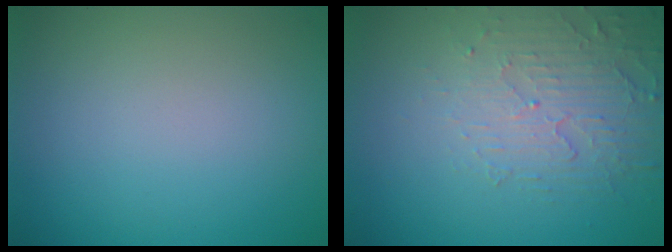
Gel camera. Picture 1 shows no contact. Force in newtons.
{"total": 4.9, "press": 3.2, "slide": 3.7}